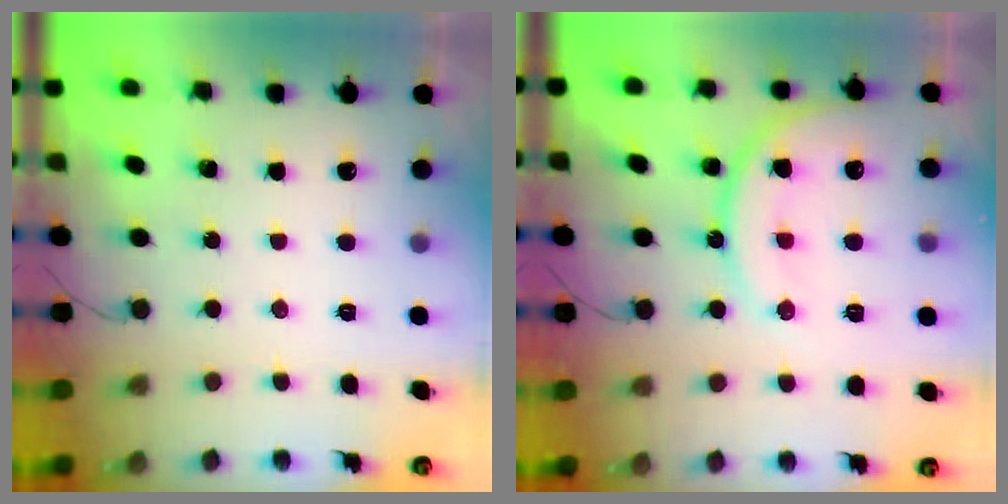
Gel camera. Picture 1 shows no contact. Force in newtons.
{"total": 14.8, "press": 14.7, "slide": 1.5}